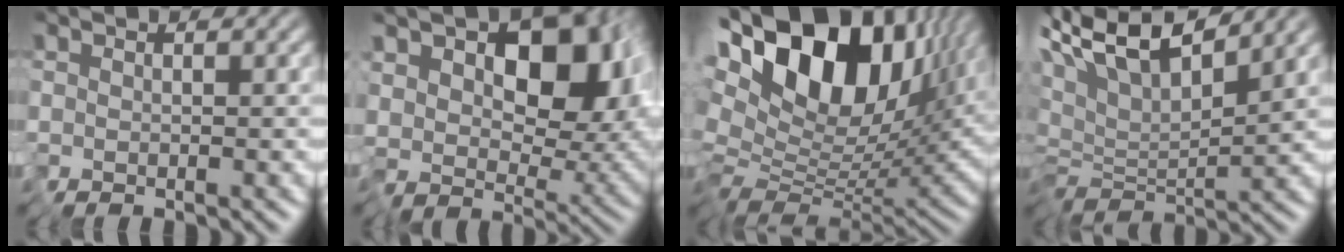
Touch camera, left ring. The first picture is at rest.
{"total": 11.3, "force": [3.8, 6.9, 8.2], "torque": [-0.107, 0.001, 0.059]}
{"total": 17.4, "force": [8.0, 9.7, 12.1], "torque": [-0.254, 0.039, 0.139]}
{"total": 8.0, "force": [4.9, 1.7, 6.1], "torque": [-0.127, 0.018, 0.083]}